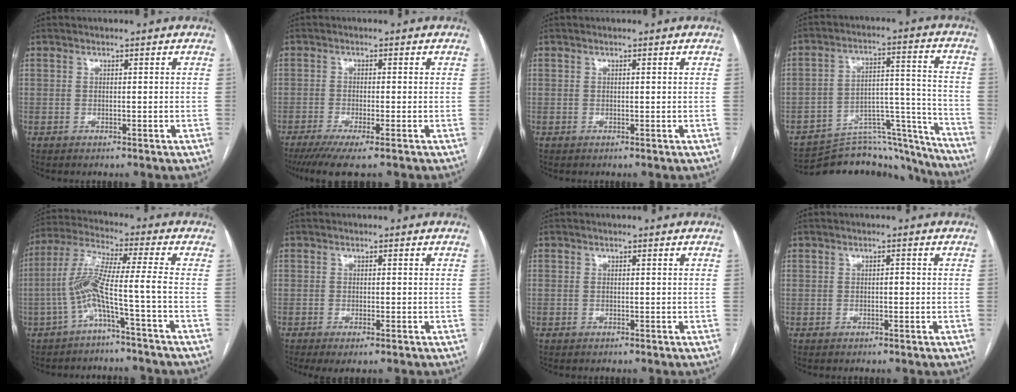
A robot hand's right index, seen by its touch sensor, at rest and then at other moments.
{"total": 6.6, "force": [-4.9, -0.1, 4.5], "torque": [-0.065, -0.014, -0.077]}
{"total": 0.0}
{"total": 20.8, "force": [-20.0, 4.7, 3.7], "torque": [-0.026, 0.053, -0.279]}
{"total": 8.2, "force": [-3.1, -1.4, 7.4], "torque": [-0.161, 0.026, -0.061]}
{"total": 2.5, "force": [-1.3, 0.3, 2.2], "torque": [-0.038, -0.009, -0.017]}
{"total": 0.0}
{"total": 0.8, "force": [-0.1, 0.3, 0.7], "torque": [-0.011, 0.003, 0.000]}